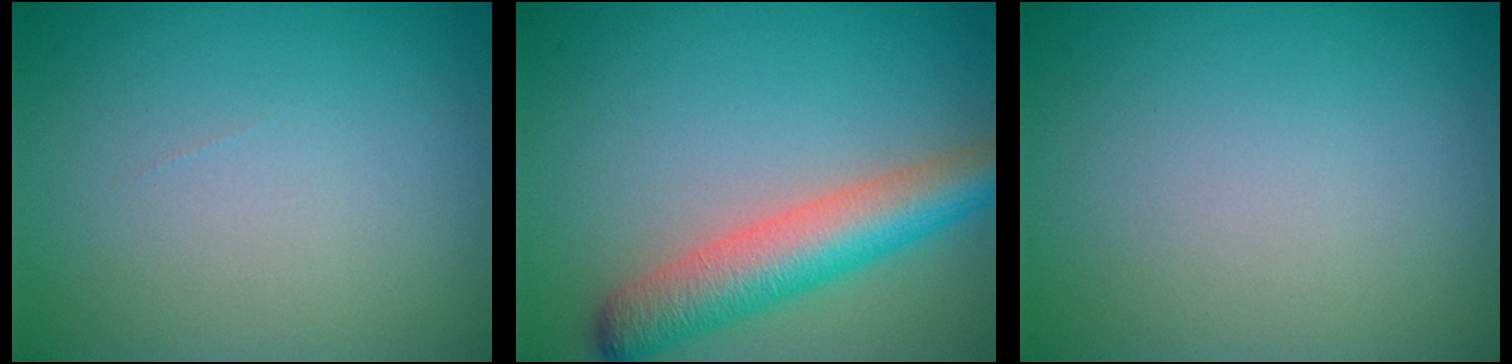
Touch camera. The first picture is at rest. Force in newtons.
{"total": 6.1, "press": 6.1, "slide": 0.3}
{"total": 0.0}